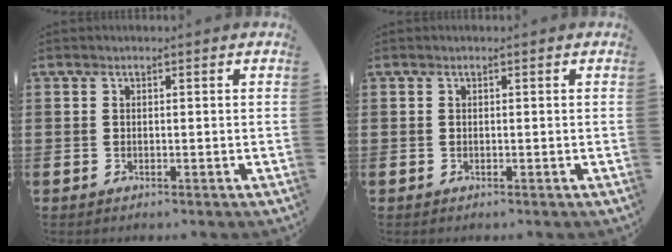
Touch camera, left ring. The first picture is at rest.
{"total": 0.0}